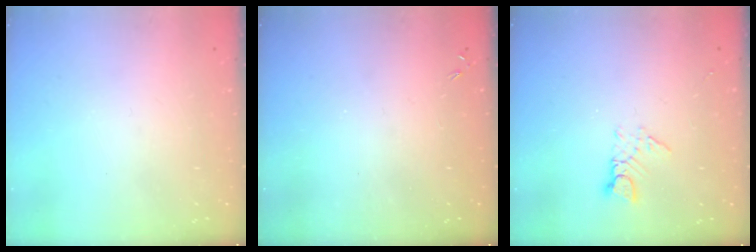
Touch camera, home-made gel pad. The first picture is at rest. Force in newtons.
{"total": 0.0}
{"total": 2.6, "press": 2.6, "slide": 0.3}